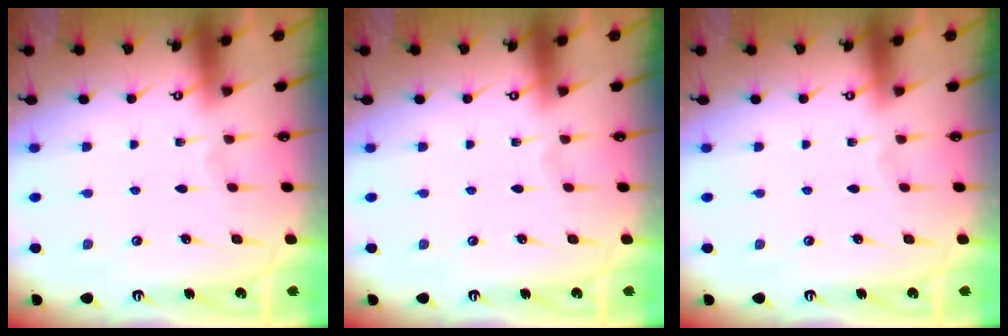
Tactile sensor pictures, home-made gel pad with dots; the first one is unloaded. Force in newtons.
{"total": 0.0}
{"total": 0.0}